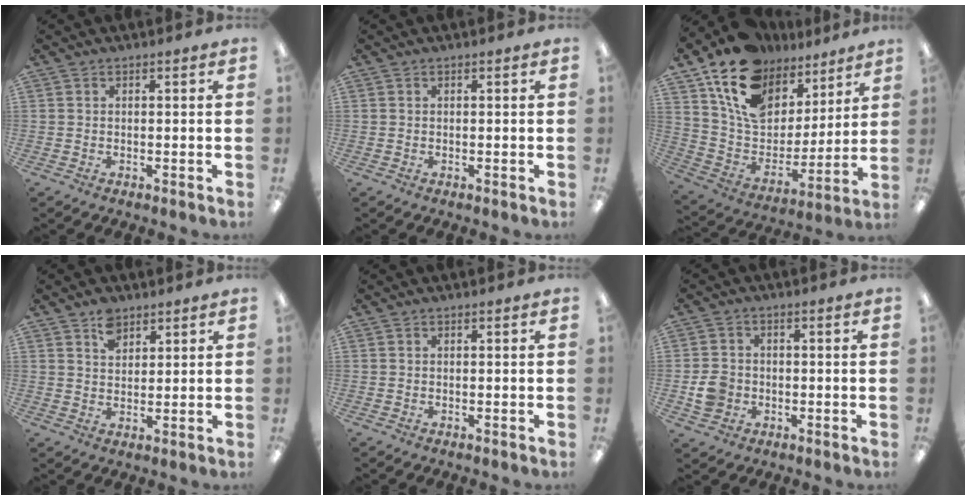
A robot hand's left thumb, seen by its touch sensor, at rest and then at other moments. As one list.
[{"total": 0.0}, {"total": 17.8, "force": [11.4, 11.2, 7.8], "torque": [-0.150, -0.062, 0.211]}, {"total": 5.3, "force": [3.8, 3.2, 1.9], "torque": [-0.026, -0.014, 0.068]}, {"total": 0.0}, {"total": 5.4, "force": [-1.3, 4.8, 2.2], "torque": [-0.035, 0.007, -0.022]}]